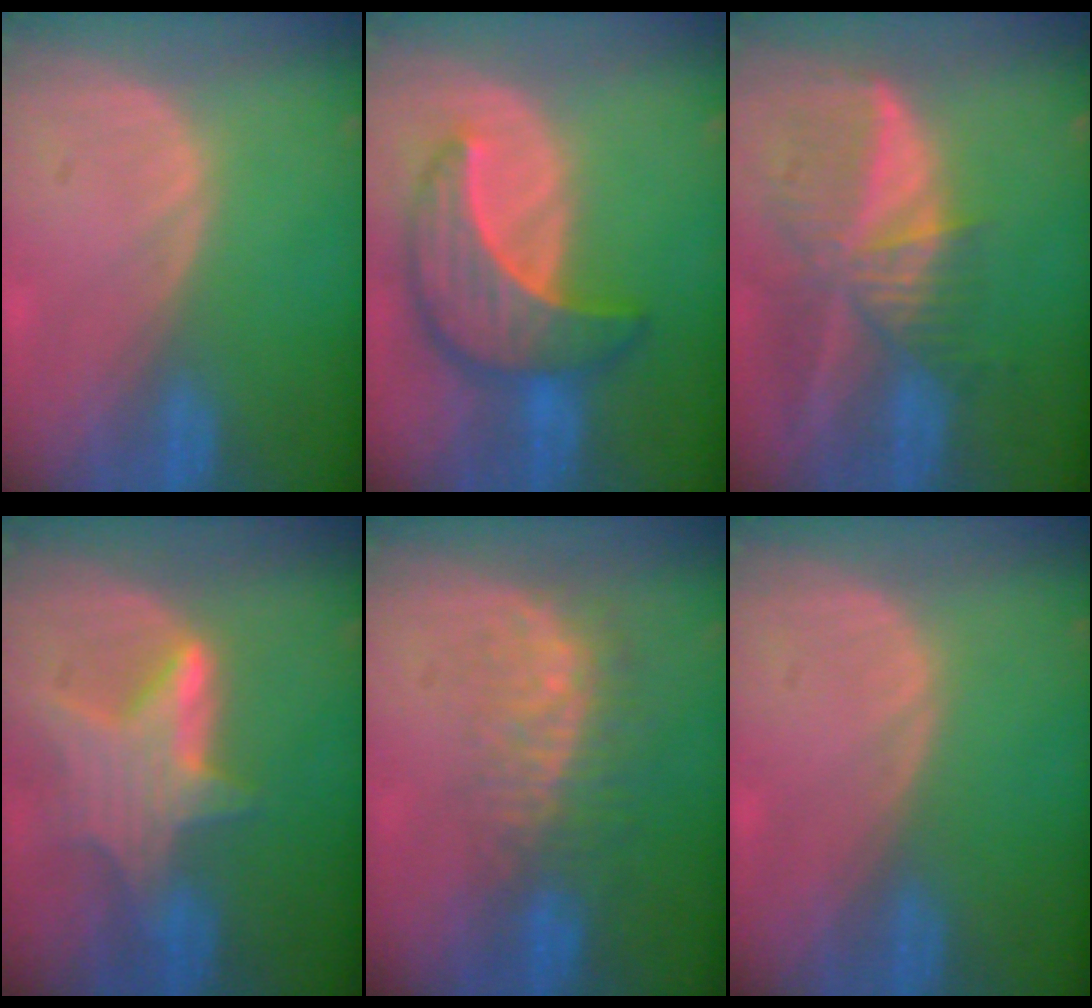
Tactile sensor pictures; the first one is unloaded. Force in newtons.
{"total": 9.1, "press": 9.1, "slide": 0.7}
{"total": 9.3, "press": 8.1, "slide": 4.6}
{"total": 6.8, "press": 6.6, "slide": 1.6}
{"total": 8.4, "press": 7.2, "slide": 4.3}
{"total": 0.0}